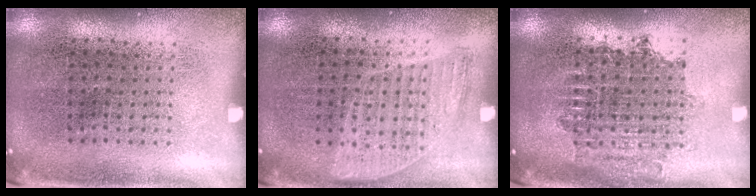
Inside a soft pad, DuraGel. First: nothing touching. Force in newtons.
{"total": 0.9, "press": 0.8, "slide": 0.4}
{"total": 1.7, "press": 1.4, "slide": 1.0}